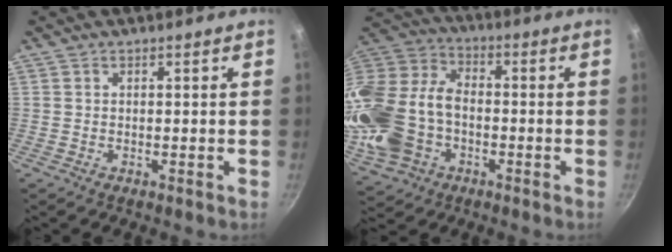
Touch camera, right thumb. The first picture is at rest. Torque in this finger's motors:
{"motor_torque": [-0.11, 1.48, 1.50, -1.23, 0.51]}